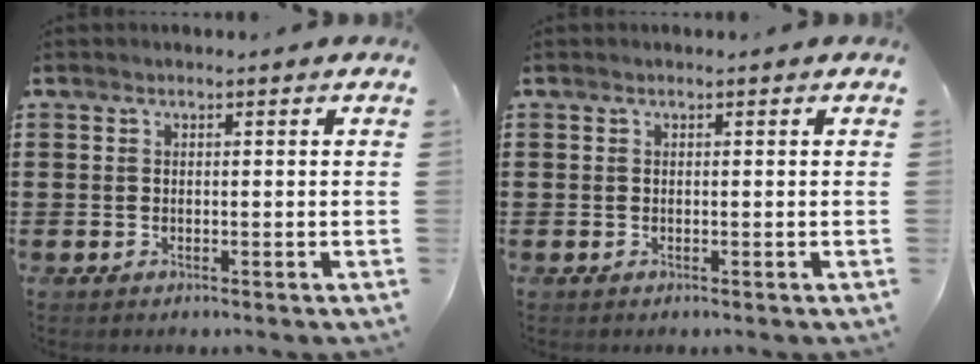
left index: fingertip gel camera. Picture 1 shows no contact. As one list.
[{"total": 0.0}]